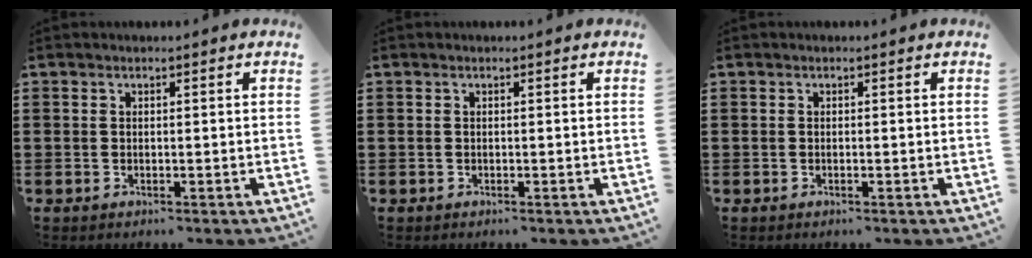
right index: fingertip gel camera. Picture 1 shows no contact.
{"total": 0.0}
{"total": 0.0}